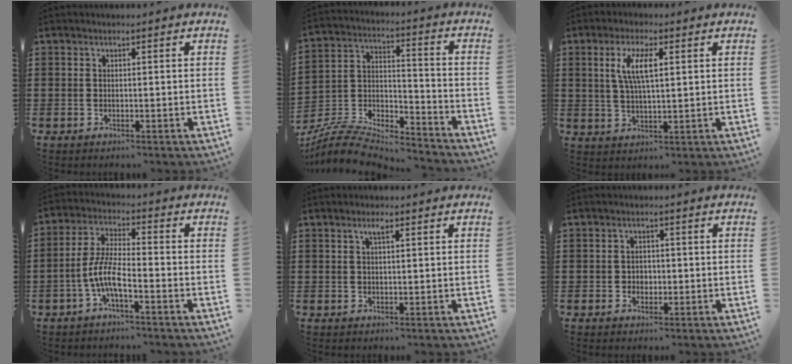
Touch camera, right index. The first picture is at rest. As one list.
[{"total": 7.1, "force": [-6.7, 1.6, 1.9], "torque": [-0.047, 0.000, -0.135]}, {"total": 5.8, "force": [1.5, 1.8, 5.3], "torque": [-0.108, 0.008, 0.024]}, {"total": 7.0, "force": [-3.1, 1.6, 6.1], "torque": [-0.151, -0.015, -0.066]}, {"total": 1.7, "force": [0.8, 0.4, 1.5], "torque": [-0.032, 0.004, 0.012]}, {"total": 1.5, "force": [-0.3, 1.4, 0.6], "torque": [-0.014, 0.005, -0.008]}]